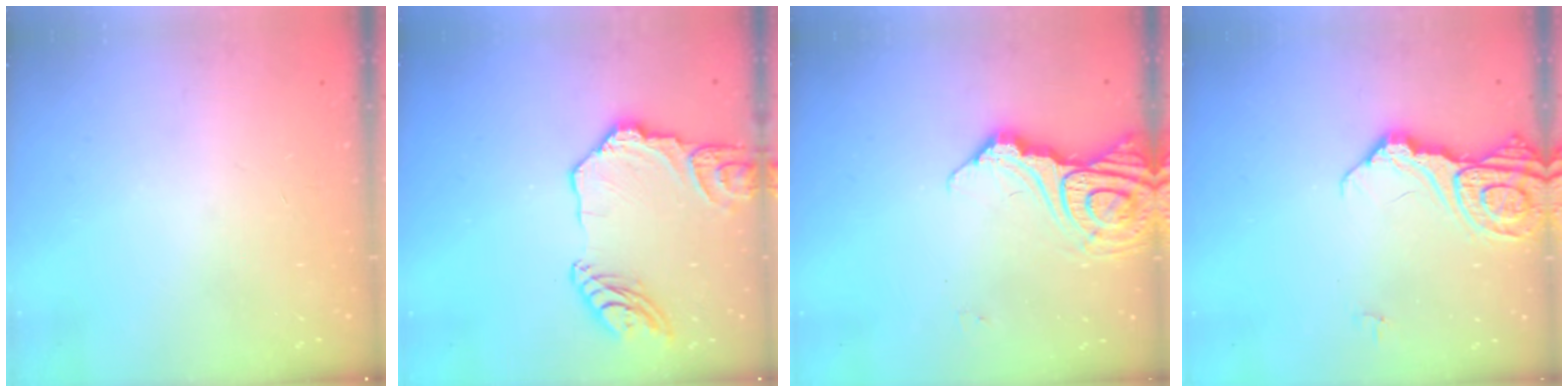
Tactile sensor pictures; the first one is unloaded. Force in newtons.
{"total": 15.3, "press": 15.2, "slide": 1.4}
{"total": 13.8, "press": 13.7, "slide": 1.6}
{"total": 14.6, "press": 14.5, "slide": 1.6}